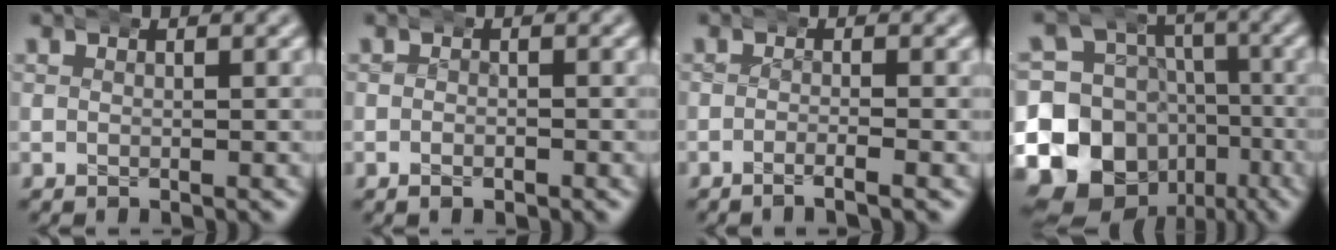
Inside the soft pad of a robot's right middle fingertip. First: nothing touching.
{"total": 1.0, "force": [-0.7, 0.6, 0.4], "torque": [-0.007, -0.001, -0.012]}
{"total": 1.9, "force": [-1.3, -0.3, 1.3], "torque": [-0.024, 0.008, -0.031]}
{"total": 20.8, "force": [-7.0, 18.1, 7.4], "torque": [-0.182, -0.087, -0.111]}